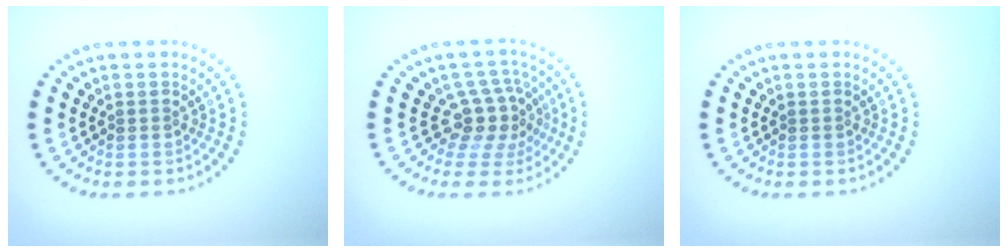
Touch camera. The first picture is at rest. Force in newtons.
{"total": 3.5, "press": 2.5, "slide": 2.5}
{"total": 0.0}